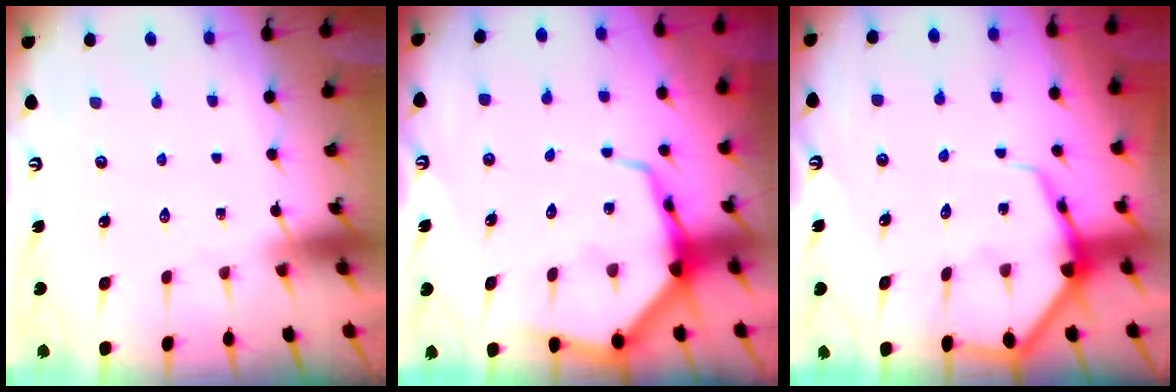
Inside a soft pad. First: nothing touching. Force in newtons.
{"total": 10.7, "press": 10.7, "slide": 1.1}
{"total": 7.7, "press": 7.6, "slide": 0.8}